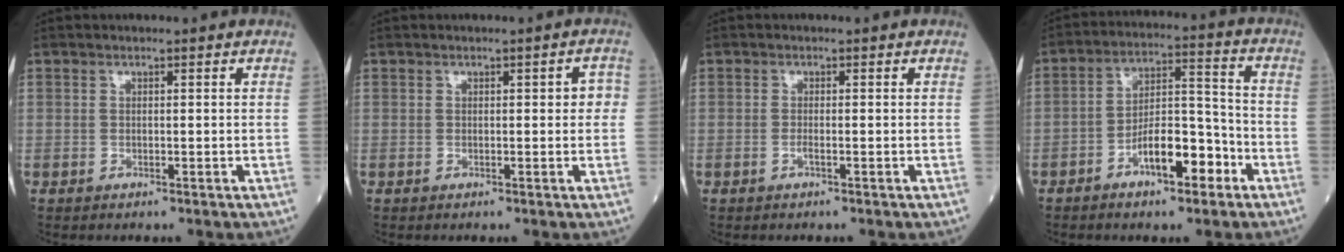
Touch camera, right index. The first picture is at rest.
{"total": 2.1, "force": [0.2, 0.9, 1.9], "torque": [-0.015, 0.011, 0.001]}
{"total": 0.7, "force": [-0.4, -0.1, 0.6], "torque": [-0.013, -0.001, -0.008]}
{"total": 9.2, "force": [-4.8, 3.1, 7.2], "torque": [-0.124, 0.022, -0.083]}